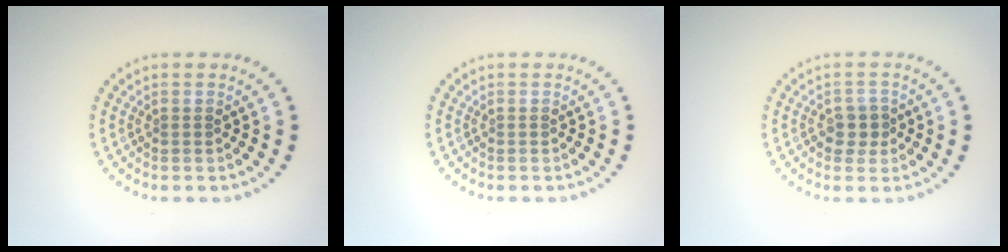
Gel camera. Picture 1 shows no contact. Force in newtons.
{"total": 0.0}
{"total": 1.7, "press": 1.6, "slide": 0.6}